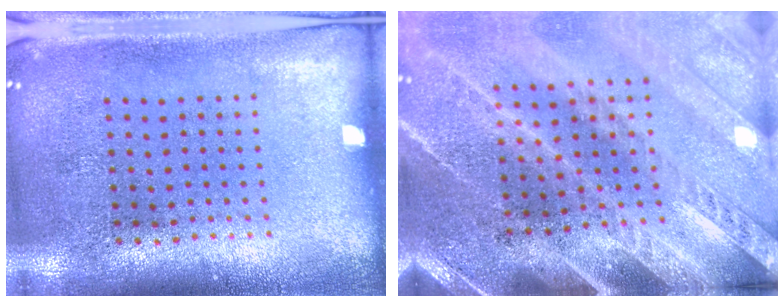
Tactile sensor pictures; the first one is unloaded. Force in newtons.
{"total": 3.4, "press": 2.9, "slide": 1.7}